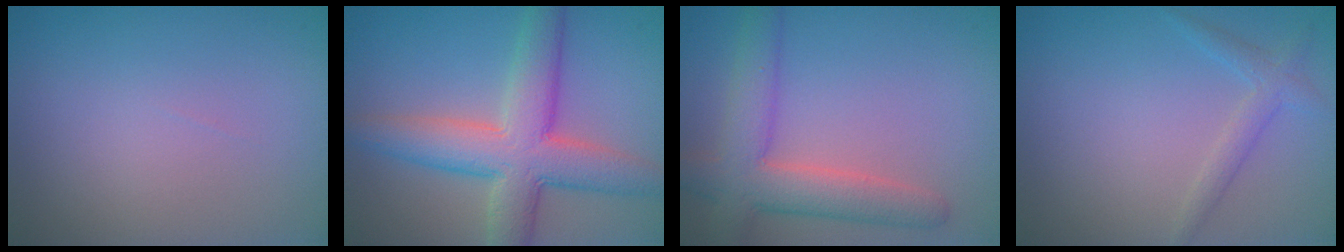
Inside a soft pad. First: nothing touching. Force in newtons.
{"total": 7.7, "press": 7.7, "slide": 0.2}
{"total": 5.6, "press": 5.6, "slide": 0.4}
{"total": 1.6, "press": 1.6, "slide": 0.1}